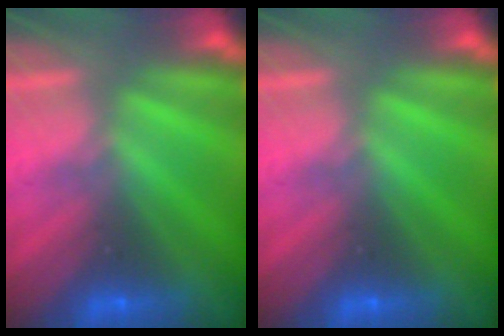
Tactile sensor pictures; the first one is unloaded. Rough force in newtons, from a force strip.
{"total": 0.0}